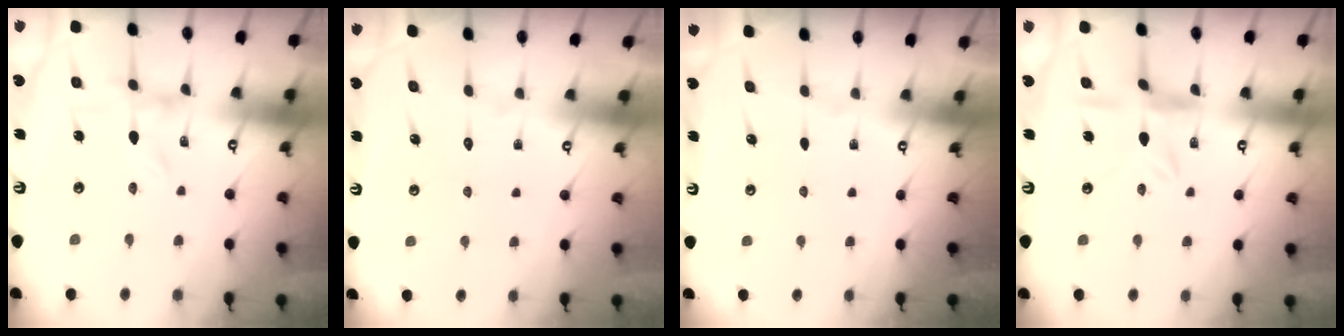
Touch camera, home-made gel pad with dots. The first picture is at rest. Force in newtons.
{"total": 1.6, "press": 1.6, "slide": 0.2}
{"total": 0.0}
{"total": 7.4, "press": 7.3, "slide": 0.6}